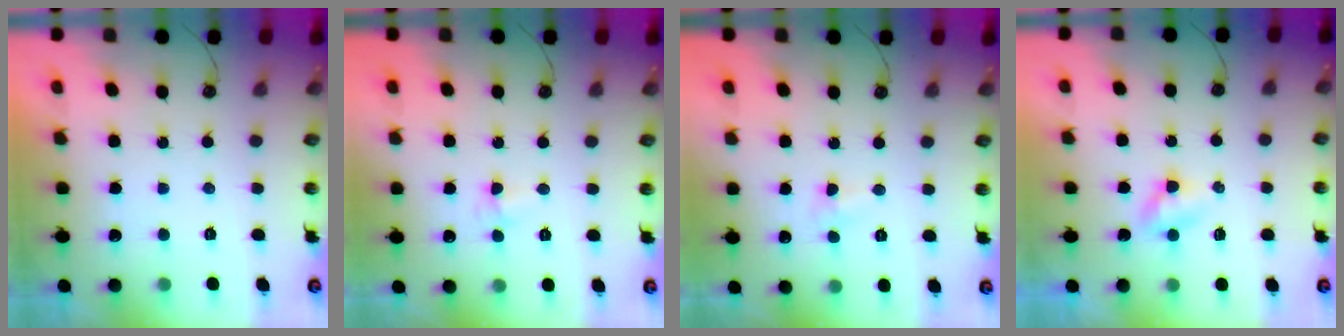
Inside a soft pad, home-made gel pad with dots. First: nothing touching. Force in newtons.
{"total": 3.8, "press": 3.7, "slide": 0.7}
{"total": 2.9, "press": 2.9, "slide": 0.4}
{"total": 3.0, "press": 3.0, "slide": 0.3}